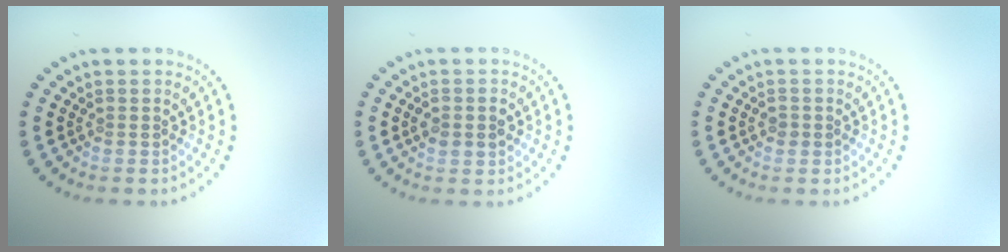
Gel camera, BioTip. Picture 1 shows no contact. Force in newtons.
{"total": 2.5, "press": 2.5, "slide": 0.2}
{"total": 0.9, "press": 0.9, "slide": 0.0}